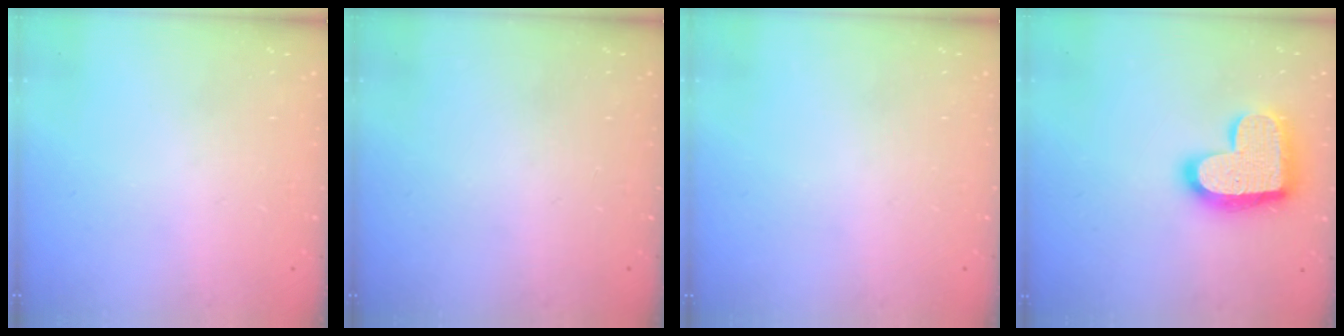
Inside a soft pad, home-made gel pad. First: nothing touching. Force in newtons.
{"total": 0.0}
{"total": 0.0}
{"total": 17.7, "press": 17.7, "slide": 1.2}